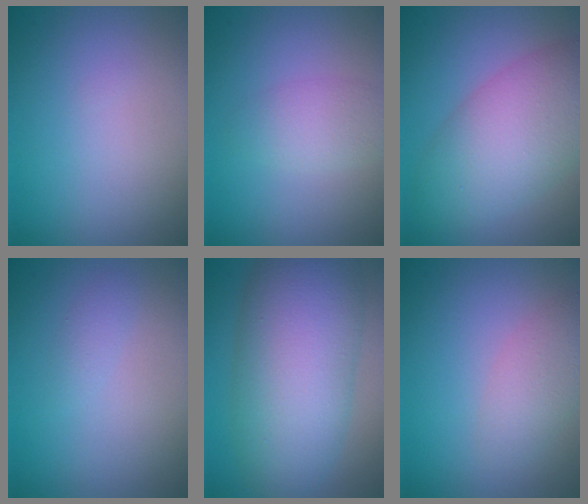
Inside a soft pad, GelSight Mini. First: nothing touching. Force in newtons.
{"total": 1.2, "press": 1.2, "slide": 0.2}
{"total": 7.4, "press": 7.4, "slide": 0.2}
{"total": 0.8, "press": 0.8, "slide": 0.0}
{"total": 10.9, "press": 10.9, "slide": 0.4}
{"total": 2.3, "press": 2.3, "slide": 0.1}